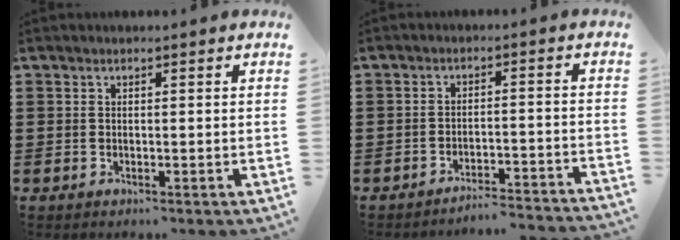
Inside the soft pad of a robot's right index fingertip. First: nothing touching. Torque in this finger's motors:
{"motor_torque": [0.28, 0.87, -0.85, -0.21]}